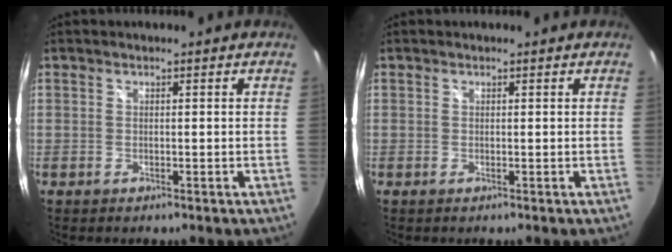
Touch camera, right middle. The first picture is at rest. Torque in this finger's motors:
{"motor_torque": [0.00, 0.00, 0.00, -0.01]}